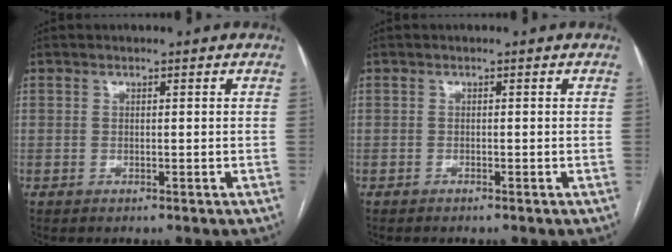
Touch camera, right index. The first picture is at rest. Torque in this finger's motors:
{"motor_torque": [-0.78, -0.71, -0.14, -0.01]}